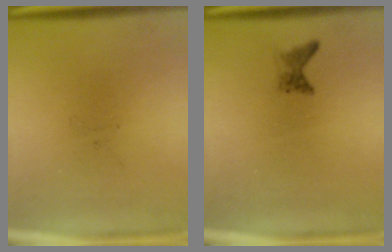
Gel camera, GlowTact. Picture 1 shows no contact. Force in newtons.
{"total": 1.2}